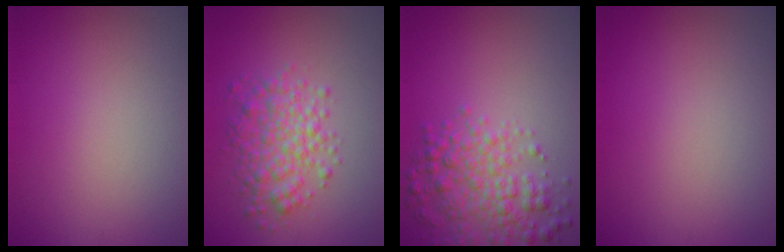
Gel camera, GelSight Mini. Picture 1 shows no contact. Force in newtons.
{"total": 3.7, "press": 3.7, "slide": 0.0}
{"total": 4.2, "press": 4.2, "slide": 0.1}
{"total": 0.0}